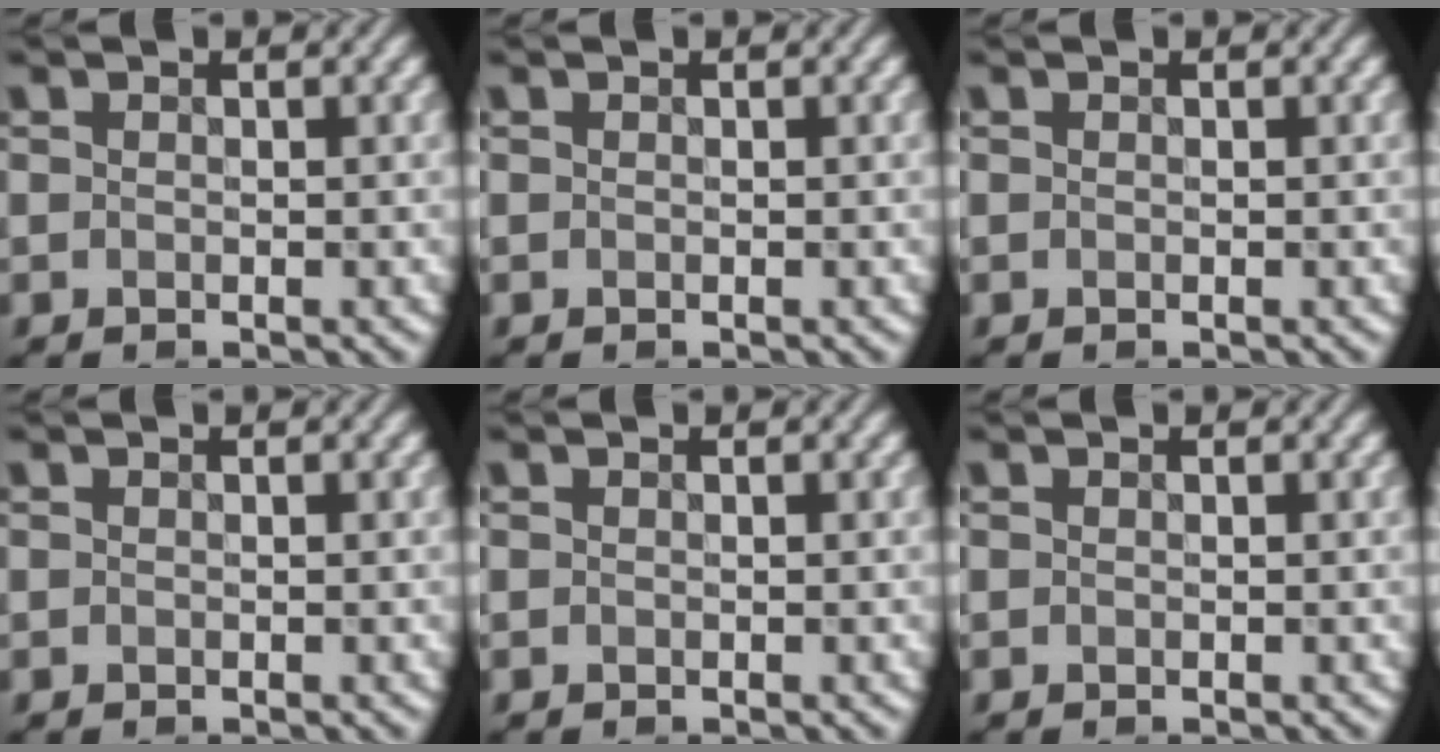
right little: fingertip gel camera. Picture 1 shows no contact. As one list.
[{"total": 0.0}, {"total": 0.0}, {"total": 0.0}, {"total": 0.0}, {"total": 0.0}]